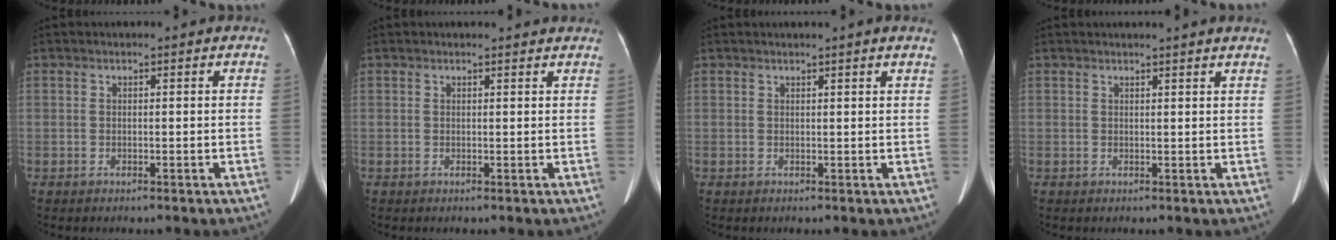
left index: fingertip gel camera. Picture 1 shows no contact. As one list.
[{"total": 3.0, "force": [2.9, 0.2, 0.6], "torque": [-0.013, 0.001, 0.022]}, {"total": 2.2, "force": [1.8, -0.6, 1.2], "torque": [-0.021, 0.004, 0.024]}, {"total": 4.8, "force": [4.3, -0.6, 2.0], "torque": [-0.026, 0.009, 0.038]}]